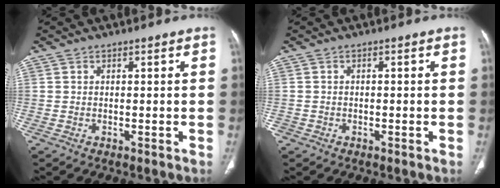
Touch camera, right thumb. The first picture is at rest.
{"total": 0.8, "force": [-0.5, 0.6, 0.1], "torque": [0.005, 0.006, -0.009]}